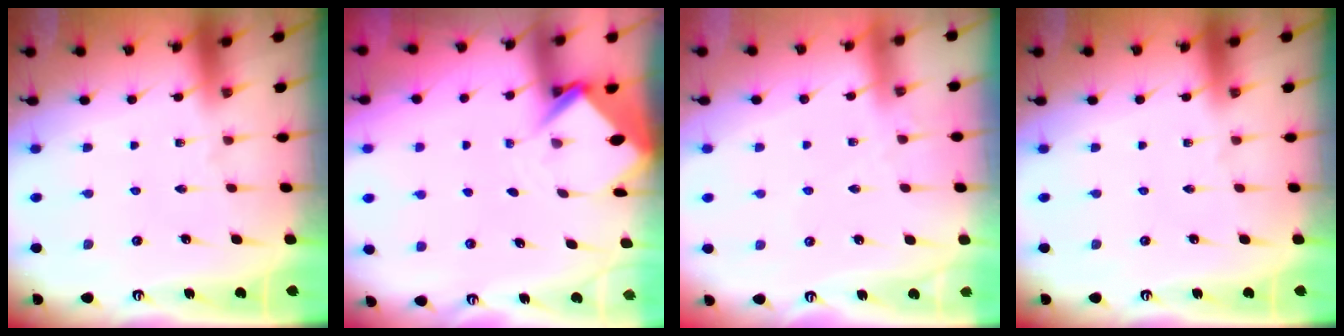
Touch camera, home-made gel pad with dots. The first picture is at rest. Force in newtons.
{"total": 3.8, "press": 3.8, "slide": 0.2}
{"total": 2.1, "press": 2.1, "slide": 0.4}
{"total": 0.0}